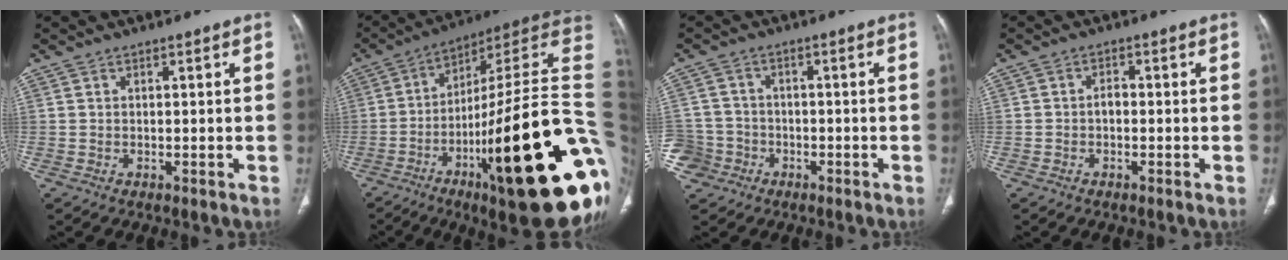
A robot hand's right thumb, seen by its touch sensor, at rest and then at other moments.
{"total": 34.7, "force": [-8.0, 7.8, 32.9], "torque": [-0.398, 0.038, -0.126]}
{"total": 7.4, "force": [-3.5, 6.5, 0.7], "torque": [-0.012, 0.030, -0.060]}
{"total": 1.2, "force": [0.1, 1.2, 0.1], "torque": [0.002, 0.008, -0.002]}